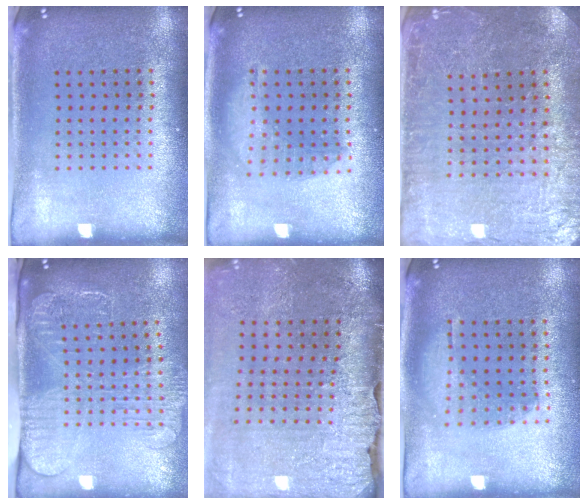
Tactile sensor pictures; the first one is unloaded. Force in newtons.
{"total": 1.4, "press": 1.3, "slide": 0.3}
{"total": 2.0, "press": 2.0, "slide": 0.3}
{"total": 2.7, "press": 2.1, "slide": 1.7}
{"total": 3.8, "press": 3.3, "slide": 1.9}
{"total": 1.0, "press": 0.9, "slide": 0.4}